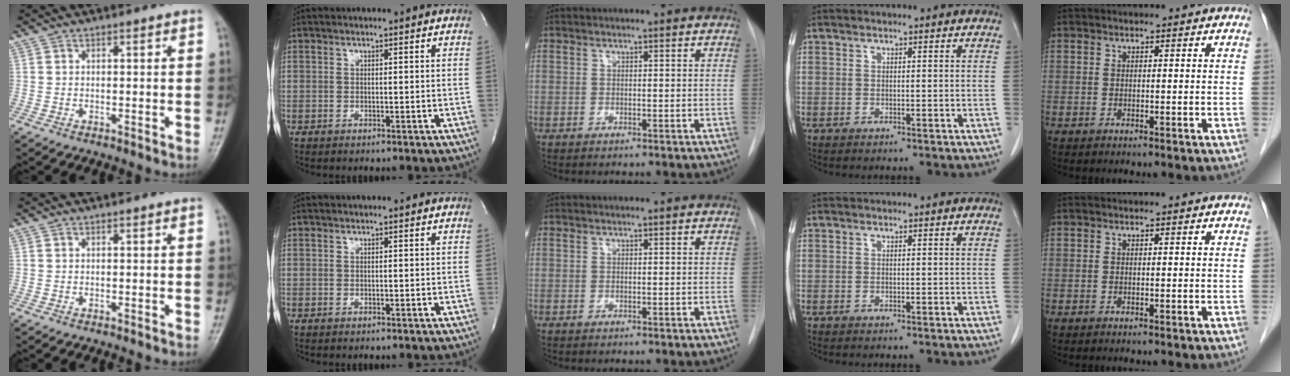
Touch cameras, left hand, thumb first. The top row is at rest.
{}